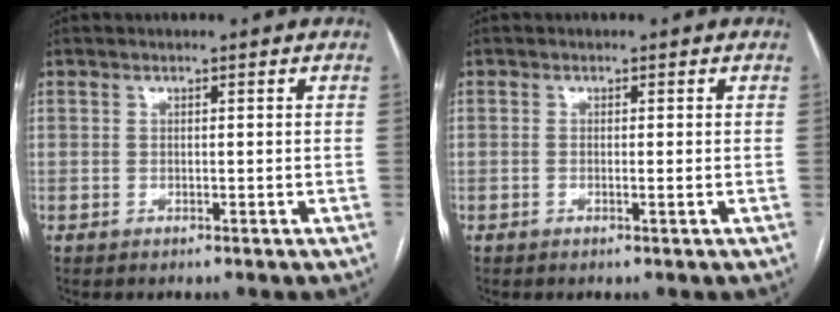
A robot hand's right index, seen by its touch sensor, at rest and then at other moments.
{"total": 0.5, "force": [-0.1, 0.0, 0.5], "torque": [-0.012, 0.001, 0.001]}